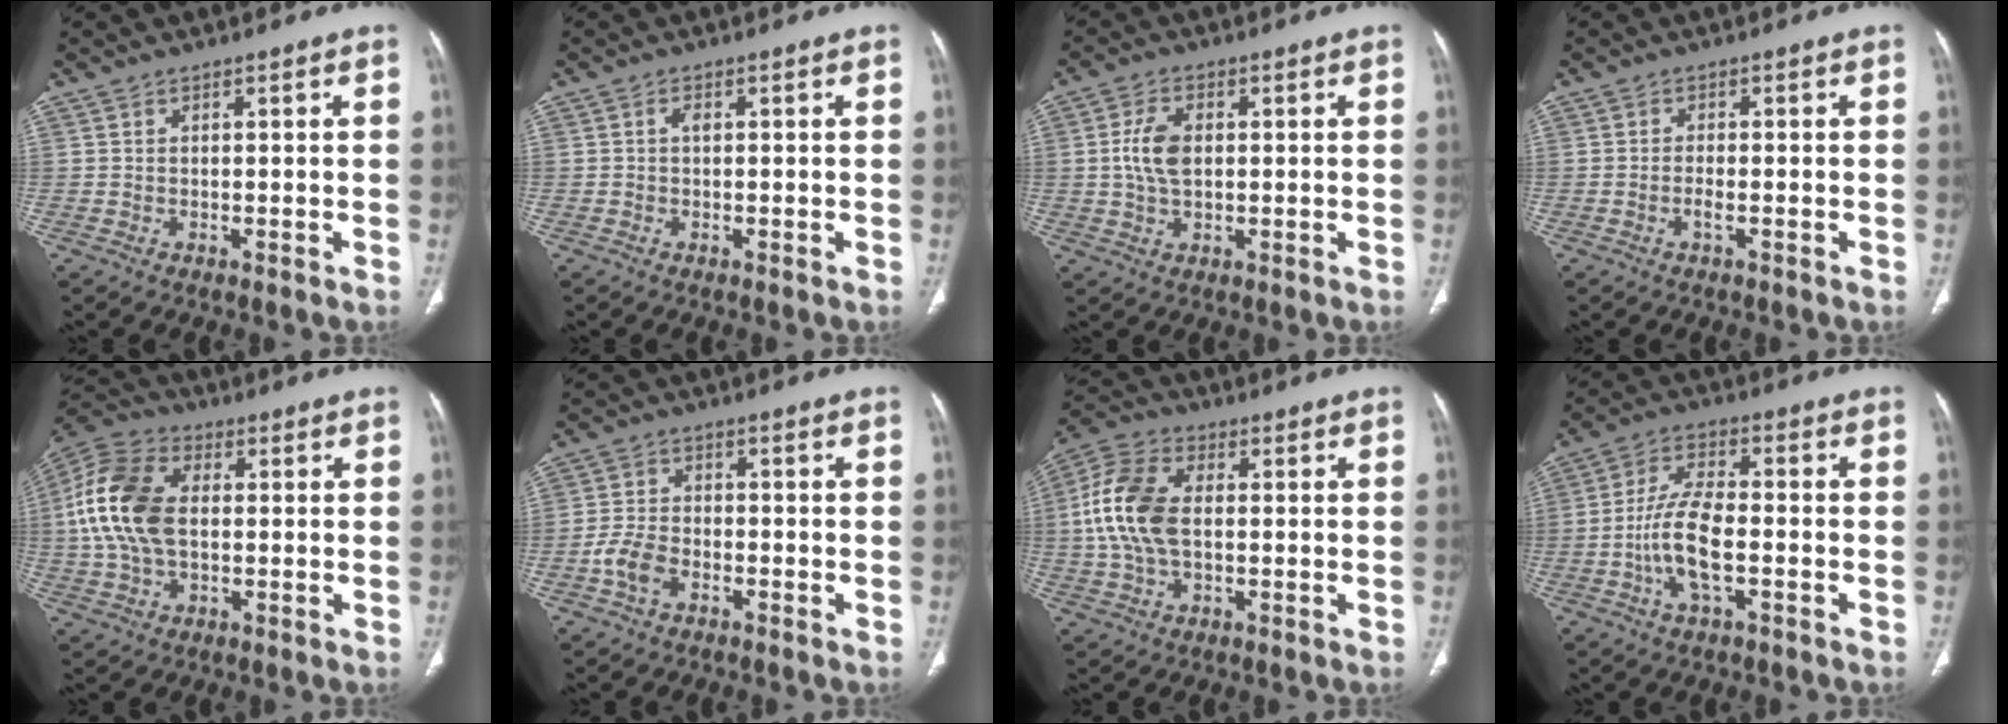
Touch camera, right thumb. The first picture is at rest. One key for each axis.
{"total": 1.0, "fx": 0.0, "fy": 0.6, "fz": 0.8, "tx": -0.010, "ty": 0.003, "tz": -0.004}
{"total": 6.3, "fx": 0.6, "fy": 3.7, "fz": 5.1, "tx": -0.104, "ty": 0.003, "tz": 0.009}
{"total": 1.8, "fx": -0.8, "fy": 0.4, "fz": 1.6, "tx": -0.032, "ty": 0.002, "tz": -0.017}
{"total": 16.3, "fx": 0.9, "fy": 10.4, "fz": 12.5, "tx": -0.255, "ty": 0.022, "tz": 0.013}
{"total": 5.4, "fx": -2.5, "fy": 3.2, "fz": 3.4, "tx": -0.068, "ty": 0.017, "tz": -0.053}
{"total": 11.5, "fx": 0.1, "fy": 6.9, "fz": 9.3, "tx": -0.200, "ty": 0.019, "tz": 0.000}
{"total": 10.3, "fx": -2.6, "fy": 4.2, "fz": 9.0, "tx": -0.182, "ty": 0.022, "tz": -0.055}